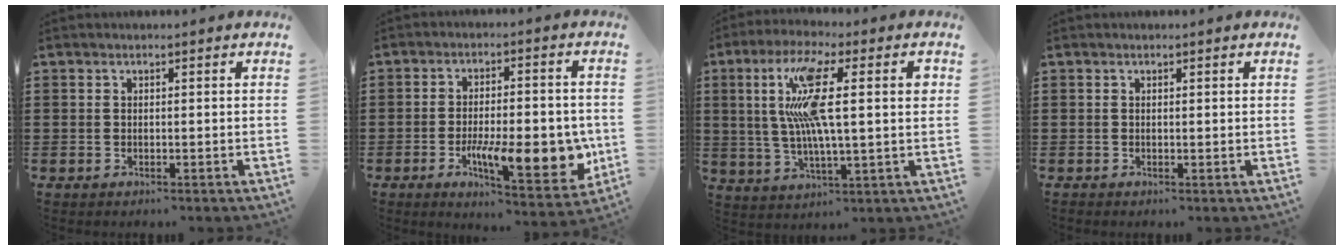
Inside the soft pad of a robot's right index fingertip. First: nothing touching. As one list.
[{"total": 13.3, "force": [-3.8, 4.8, 11.8], "torque": [-0.167, -0.012, -0.058]}, {"total": 12.6, "force": [2.5, 2.7, 12.1], "torque": [-0.248, 0.004, 0.034]}, {"total": 0.0}]